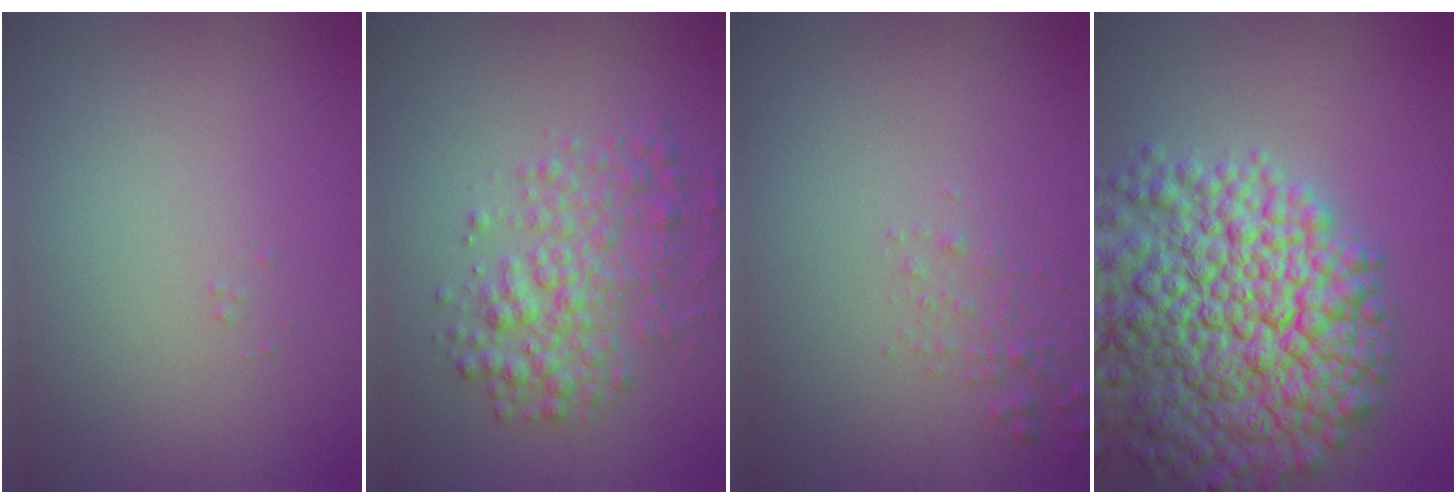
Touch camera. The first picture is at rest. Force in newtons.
{"total": 4.2, "press": 4.2, "slide": 0.1}
{"total": 1.1, "press": 1.1, "slide": 0.1}
{"total": 12.8, "press": 12.8, "slide": 0.6}